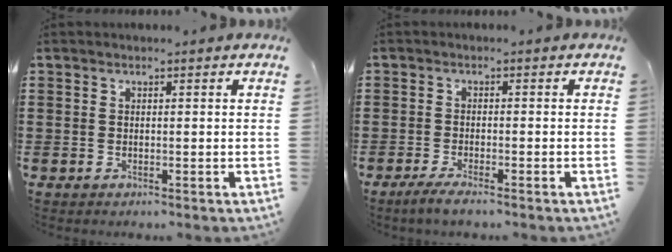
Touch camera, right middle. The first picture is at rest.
{"total": 2.0, "force": [-1.6, 0.0, 1.2], "torque": [-0.029, -0.002, -0.031]}